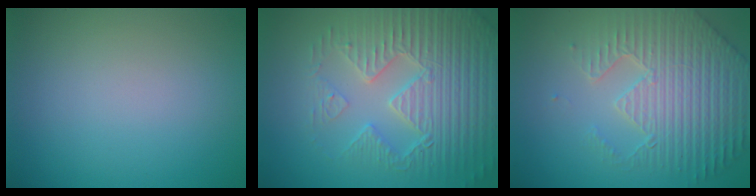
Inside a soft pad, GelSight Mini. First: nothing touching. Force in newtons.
{"total": 6.6, "press": 5.5, "slide": 3.6}
{"total": 6.7, "press": 5.3, "slide": 4.2}